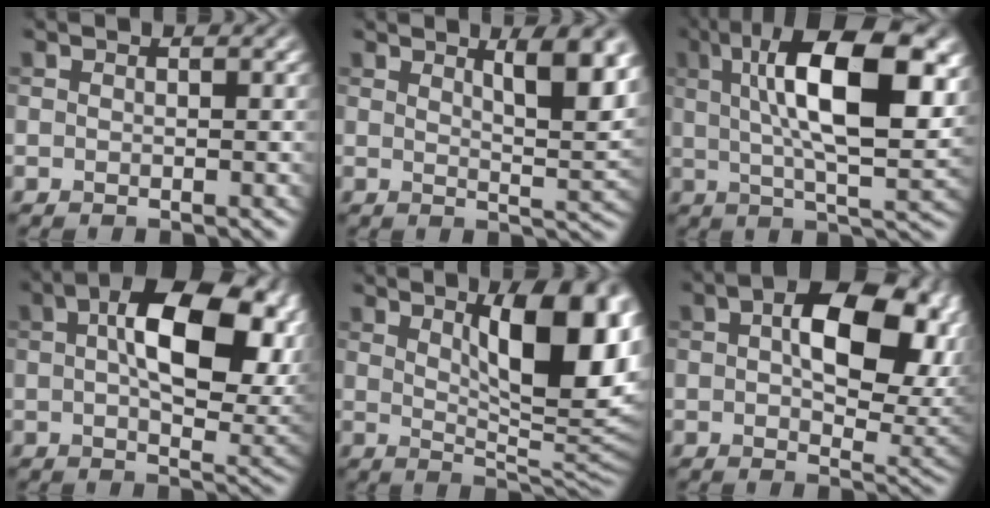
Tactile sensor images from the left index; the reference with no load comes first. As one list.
[{"total": 5.7, "force": [2.8, 1.6, 4.7], "torque": [-0.056, -0.007, 0.043]}, {"total": 14.1, "force": [3.9, 4.8, 12.7], "torque": [-0.194, 0.006, 0.057]}, {"total": 13.2, "force": [3.0, 6.6, 11.1], "torque": [-0.169, 0.003, 0.051]}, {"total": 11.3, "force": [3.5, 3.8, 10.0], "torque": [-0.127, -0.003, 0.059]}, {"total": 11.9, "force": [2.3, 6.6, 9.6], "torque": [-0.133, -0.001, 0.037]}]